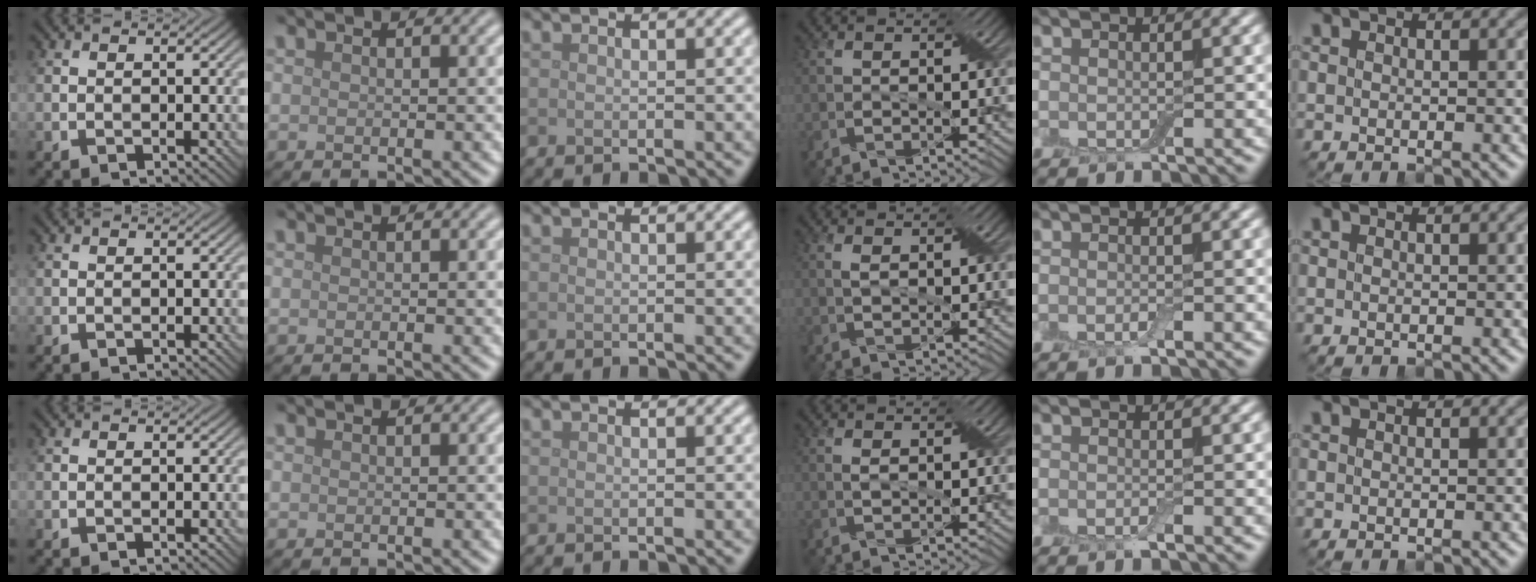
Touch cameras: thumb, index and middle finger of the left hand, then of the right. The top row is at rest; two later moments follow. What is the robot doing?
{"motion": "shake", "object": "box of matches"}